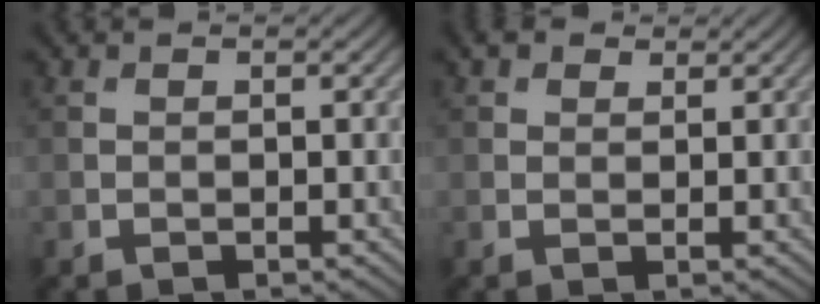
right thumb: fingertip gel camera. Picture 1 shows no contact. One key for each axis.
{"total": 1.8, "fx": 1.3, "fy": 1.2, "fz": 0.6, "tx": -0.013, "ty": 0.005, "tz": 0.023}